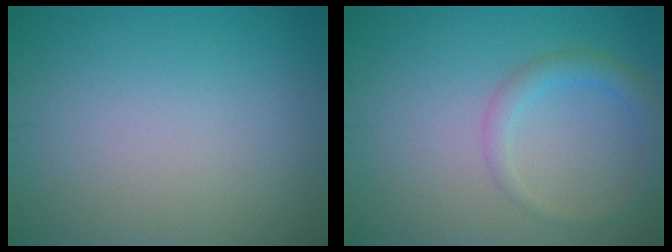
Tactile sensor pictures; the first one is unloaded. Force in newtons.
{"total": 2.3, "press": 2.3, "slide": 0.1}